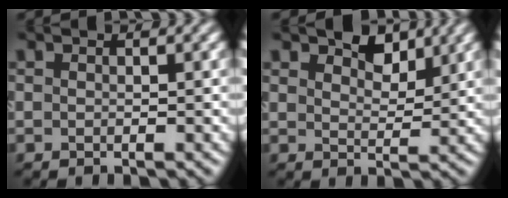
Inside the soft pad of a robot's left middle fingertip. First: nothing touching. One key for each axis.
{"total": 3.6, "fx": 2.8, "fy": 1.7, "fz": 1.6, "tx": -0.020, "ty": 0.008, "tz": 0.028}